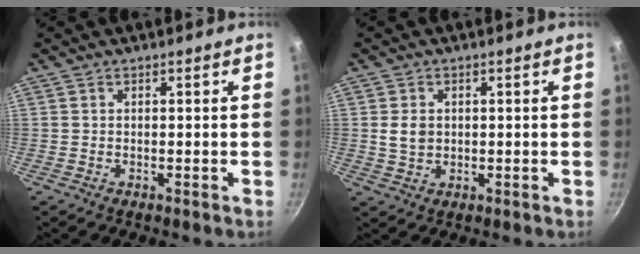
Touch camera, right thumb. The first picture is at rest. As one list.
[{"total": 3.4, "force": [0.4, 2.6, 2.1], "torque": [-0.032, -0.001, 0.011]}]